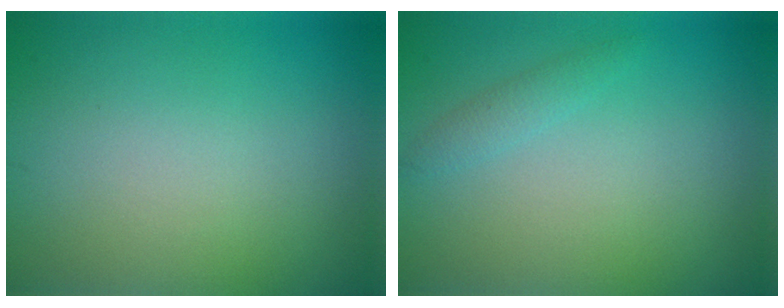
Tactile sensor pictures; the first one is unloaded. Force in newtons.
{"total": 1.1, "press": 1.1, "slide": 0.1}